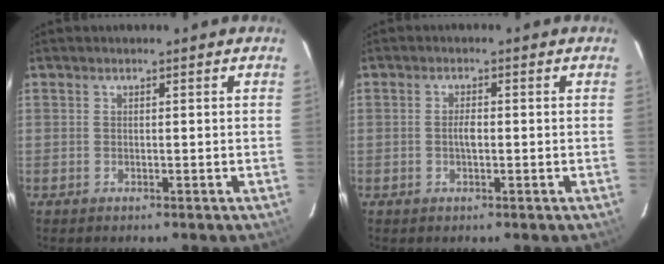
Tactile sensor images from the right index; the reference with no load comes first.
{"total": 1.8, "force": [-0.3, 0.7, 1.7], "torque": [-0.031, 0.003, -0.006]}